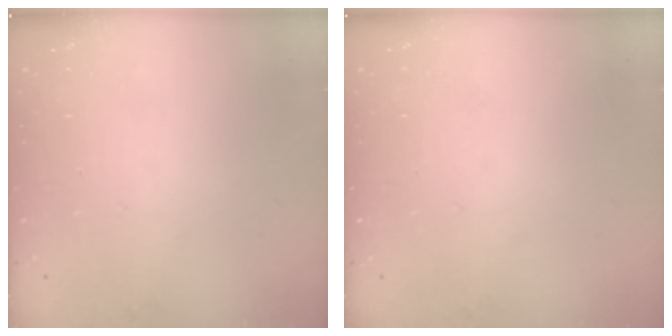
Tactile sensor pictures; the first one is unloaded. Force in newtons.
{"total": 0.0}